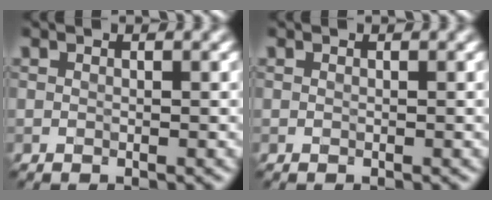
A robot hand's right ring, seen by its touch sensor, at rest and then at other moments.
{"total": 0.0}